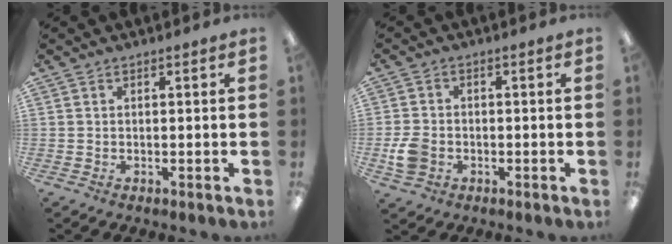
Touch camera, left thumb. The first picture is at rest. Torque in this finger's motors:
{"motor_torque": [-0.15, 0.18, 0.03, -0.03, 0.01]}